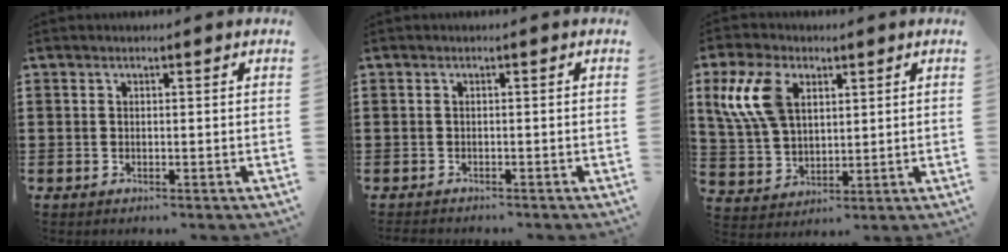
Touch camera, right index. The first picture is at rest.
{"total": 0.5, "force": [-0.5, 0.2, -0.1], "torque": [-0.002, 0.001, -0.012]}
{"total": 9.8, "force": [3.9, 6.0, 6.7], "torque": [-0.177, 0.008, 0.069]}